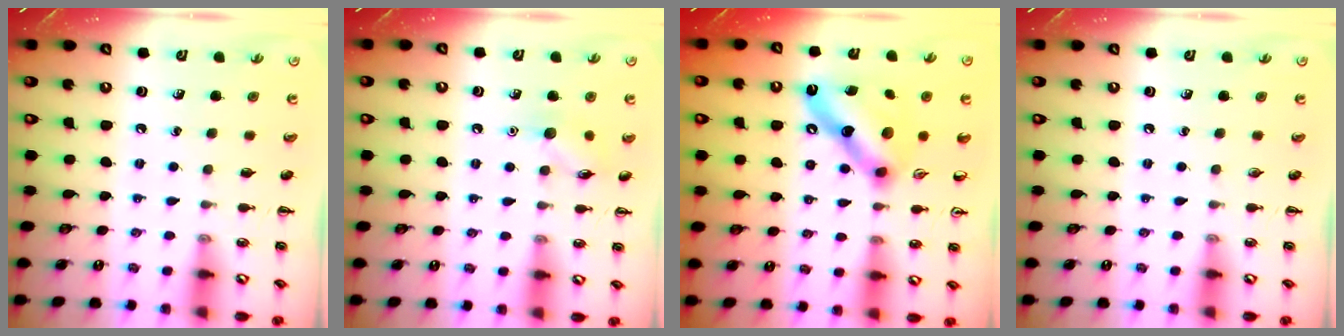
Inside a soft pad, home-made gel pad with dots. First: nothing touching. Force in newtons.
{"total": 6.9, "press": 6.8, "slide": 1.3}
{"total": 11.0, "press": 11.0, "slide": 0.0}
{"total": 0.0}